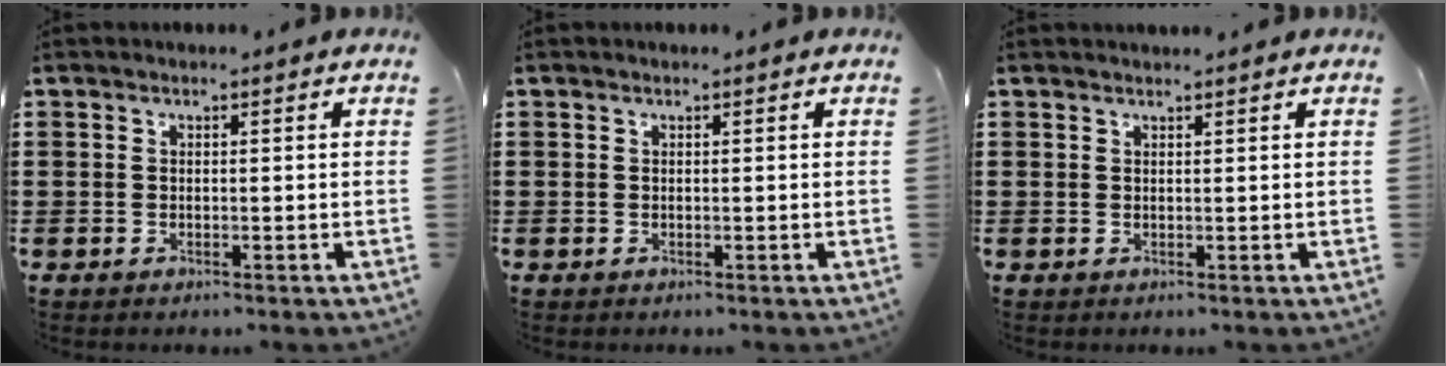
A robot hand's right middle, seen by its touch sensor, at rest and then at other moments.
{"total": 0.0}
{"total": 0.7, "force": [0.7, -0.1, 0.0], "torque": [-0.001, -0.004, 0.014]}